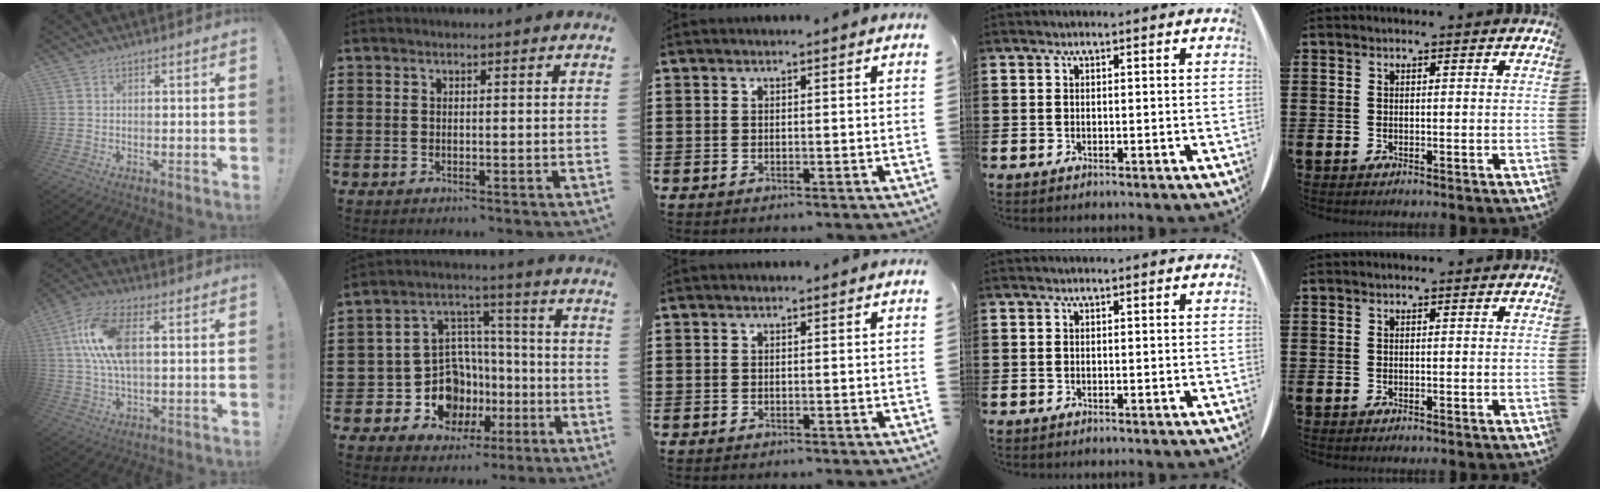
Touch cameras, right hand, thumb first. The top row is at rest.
{"thumb": {"total": 13.9, "force": [2.4, 6.7, 11.9], "torque": [-0.239, 0.000, 0.043]}, "index": {"total": 11.1, "force": [-3.1, 9.4, 5.1], "torque": [-0.145, -0.001, -0.043]}}